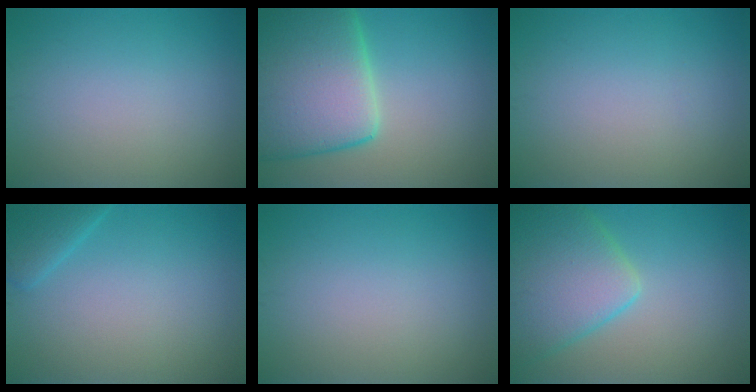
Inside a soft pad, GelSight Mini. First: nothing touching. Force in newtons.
{"total": 13.0, "press": 13.0, "slide": 0.8}
{"total": 0.0}
{"total": 2.3, "press": 2.3, "slide": 0.2}
{"total": 0.0}
{"total": 7.4, "press": 7.4, "slide": 0.4}